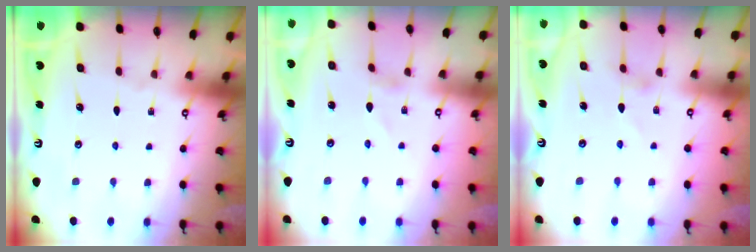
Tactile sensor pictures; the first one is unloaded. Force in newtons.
{"total": 1.4, "press": 1.4, "slide": 0.1}
{"total": 1.5, "press": 1.5, "slide": 0.4}